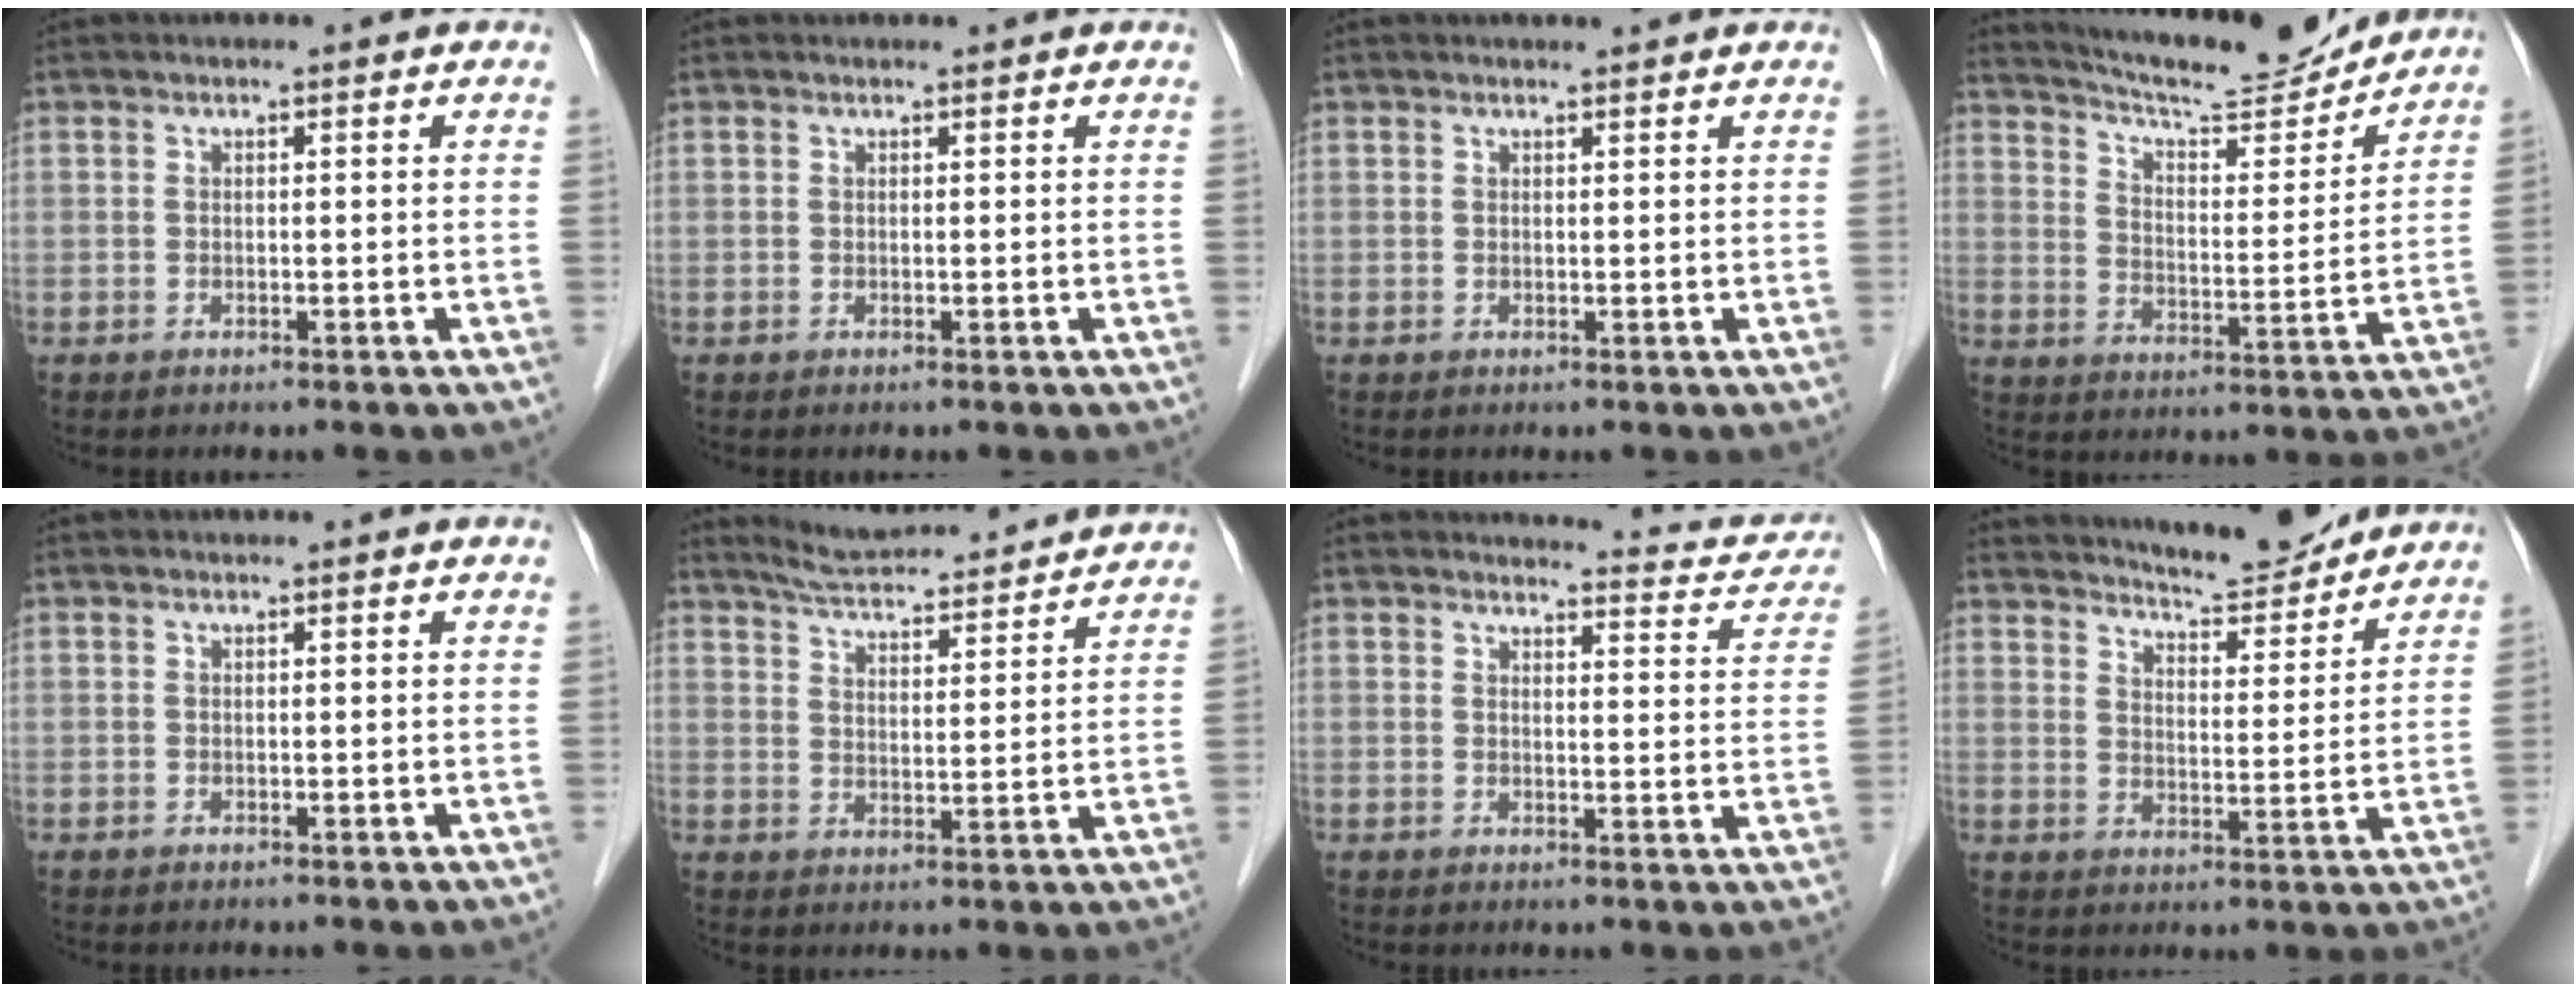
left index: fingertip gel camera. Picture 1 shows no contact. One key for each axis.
{"total": 0.7, "fx": 0.7, "fy": 0.1, "fz": 0.0, "tx": -0.006, "ty": 0.012, "tz": 0.013}
{"total": 1.7, "fx": 1.6, "fy": 0.1, "fz": 0.4, "tx": -0.008, "ty": 0.007, "tz": 0.024}
{"total": 16.2, "fx": 15.4, "fy": 1.7, "fz": 4.9, "tx": -0.085, "ty": -0.009, "tz": 0.226}
{"total": 0.0}
{"total": 14.6, "fx": 13.8, "fy": 1.8, "fz": 4.4, "tx": -0.069, "ty": 0.016, "tz": 0.197}
{"total": 8.1, "fx": 8.0, "fy": 1.2, "fz": 0.3, "tx": 0.009, "ty": -0.025, "tz": 0.075}
{"total": 10.8, "fx": 10.4, "fy": 1.3, "fz": 2.9, "tx": -0.045, "ty": -0.005, "tz": 0.150}